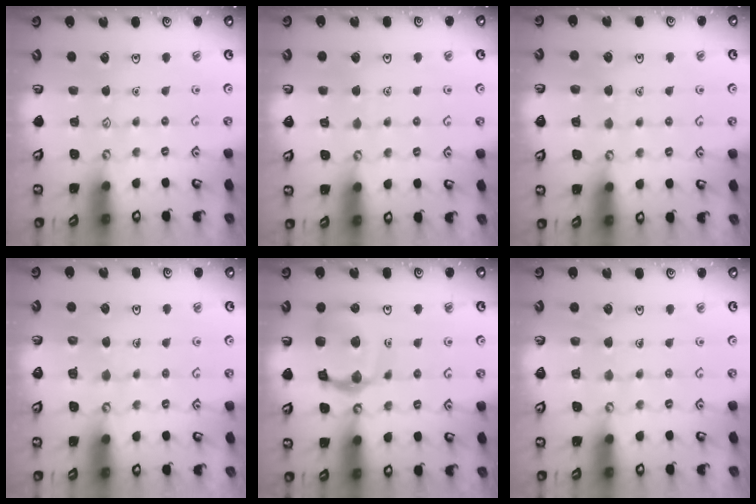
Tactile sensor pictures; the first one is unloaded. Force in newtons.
{"total": 2.9, "press": 2.9, "slide": 0.3}
{"total": 4.4, "press": 4.4, "slide": 0.4}
{"total": 4.4, "press": 4.4, "slide": 0.4}
{"total": 14.6, "press": 14.5, "slide": 1.6}
{"total": 4.6, "press": 4.6, "slide": 0.4}